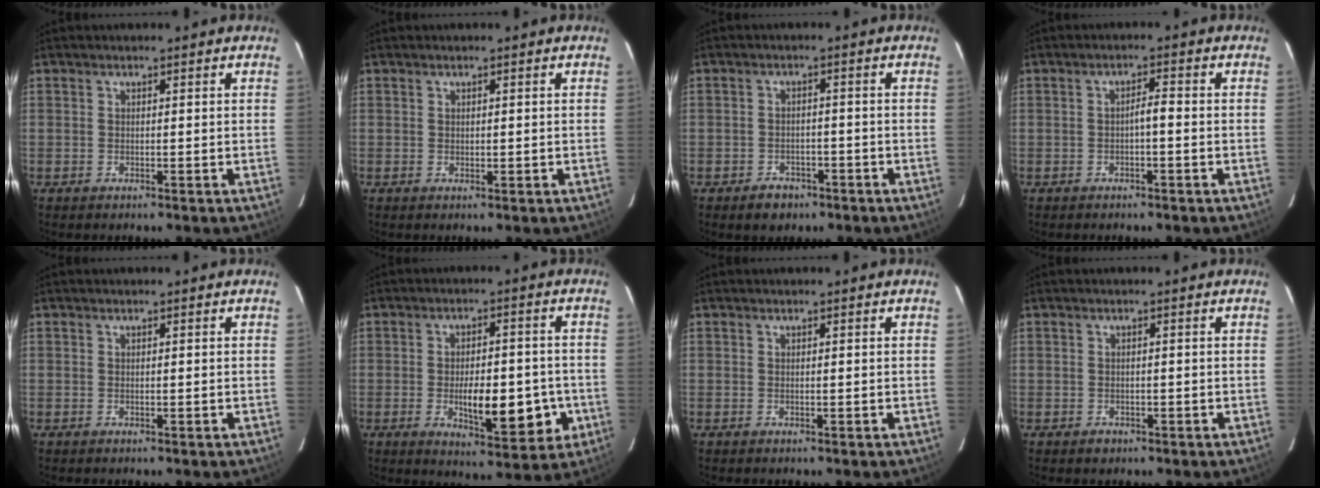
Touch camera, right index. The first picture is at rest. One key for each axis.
{"total": 0.7, "fx": 0.0, "fy": 0.5, "fz": 0.5, "tx": -0.013, "ty": -0.002, "tz": 0.002}
{"total": 4.3, "fx": -2.8, "fy": 2.9, "fz": 1.6, "tx": -0.027, "ty": 0.004, "tz": -0.037}
{"total": 2.4, "fx": -0.5, "fy": 0.6, "fz": 2.3, "tx": -0.039, "ty": 0.009, "tz": -0.007}
{"total": 0.0}
{"total": 12.2, "fx": -3.0, "fy": 4.7, "fz": 10.9, "tx": -0.155, "ty": 0.005, "tz": -0.034}
{"total": 0.0}
{"total": 2.0, "fx": -1.0, "fy": 1.6, "fz": 0.7, "tx": -0.015, "ty": 0.001, "tz": -0.010}